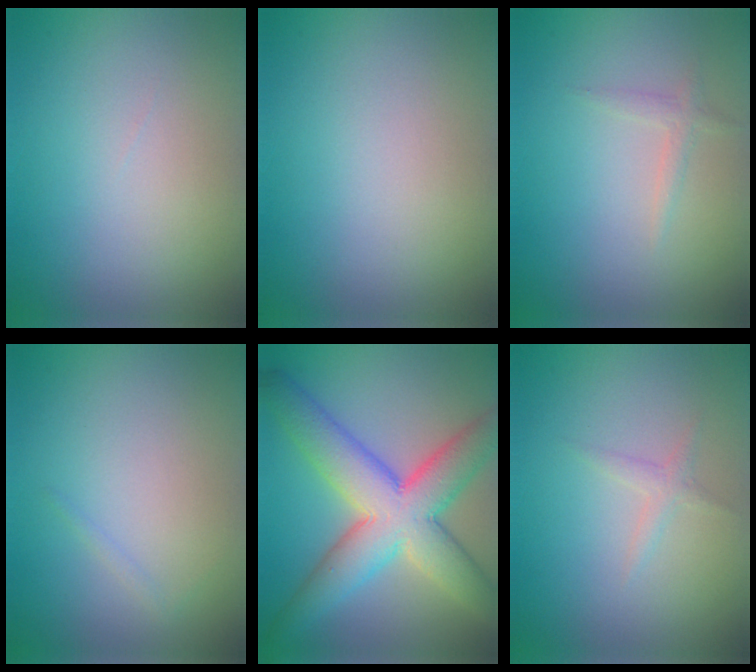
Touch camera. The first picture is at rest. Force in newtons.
{"total": 0.0}
{"total": 1.0, "press": 1.0, "slide": 0.0}
{"total": 0.5, "press": 0.5, "slide": 0.0}
{"total": 9.8, "press": 9.8, "slide": 0.4}
{"total": 1.0, "press": 1.0, "slide": 0.0}